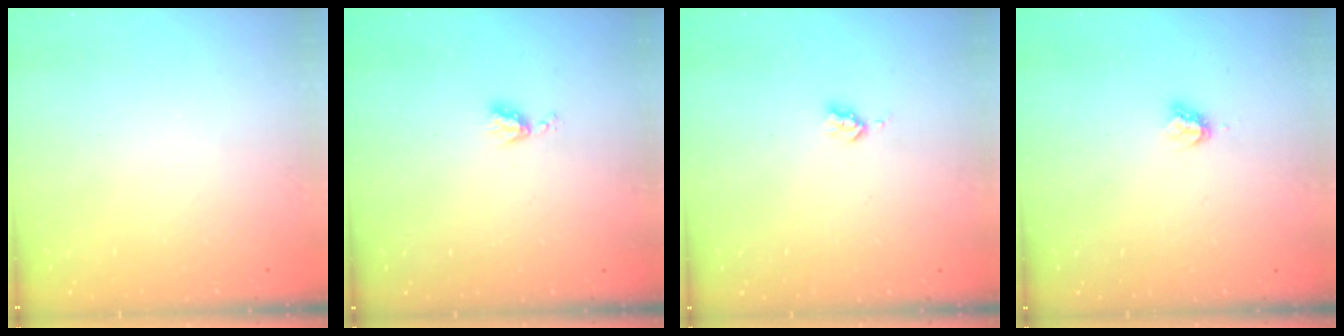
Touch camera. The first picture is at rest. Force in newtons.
{"total": 4.0, "press": 4.0, "slide": 0.5}
{"total": 2.7, "press": 2.6, "slide": 0.5}
{"total": 3.5, "press": 3.4, "slide": 0.3}